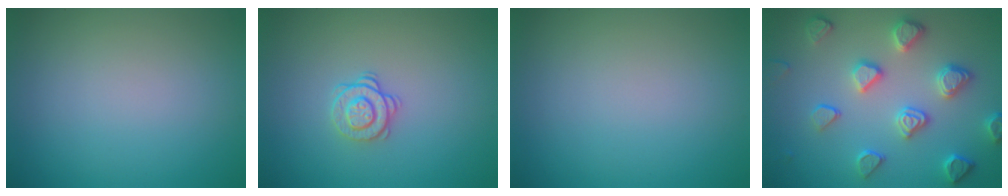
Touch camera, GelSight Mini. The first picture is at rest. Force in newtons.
{"total": 1.7, "press": 1.3, "slide": 1.1}
{"total": 0.0}
{"total": 4.6, "press": 4.1, "slide": 2.1}